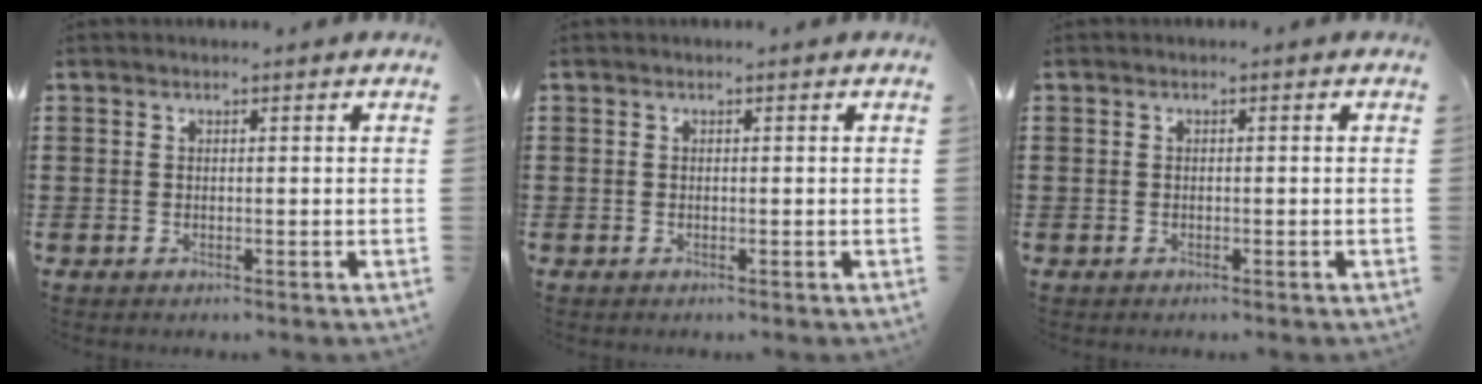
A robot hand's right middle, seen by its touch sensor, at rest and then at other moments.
{"total": 0.0}
{"total": 0.0}